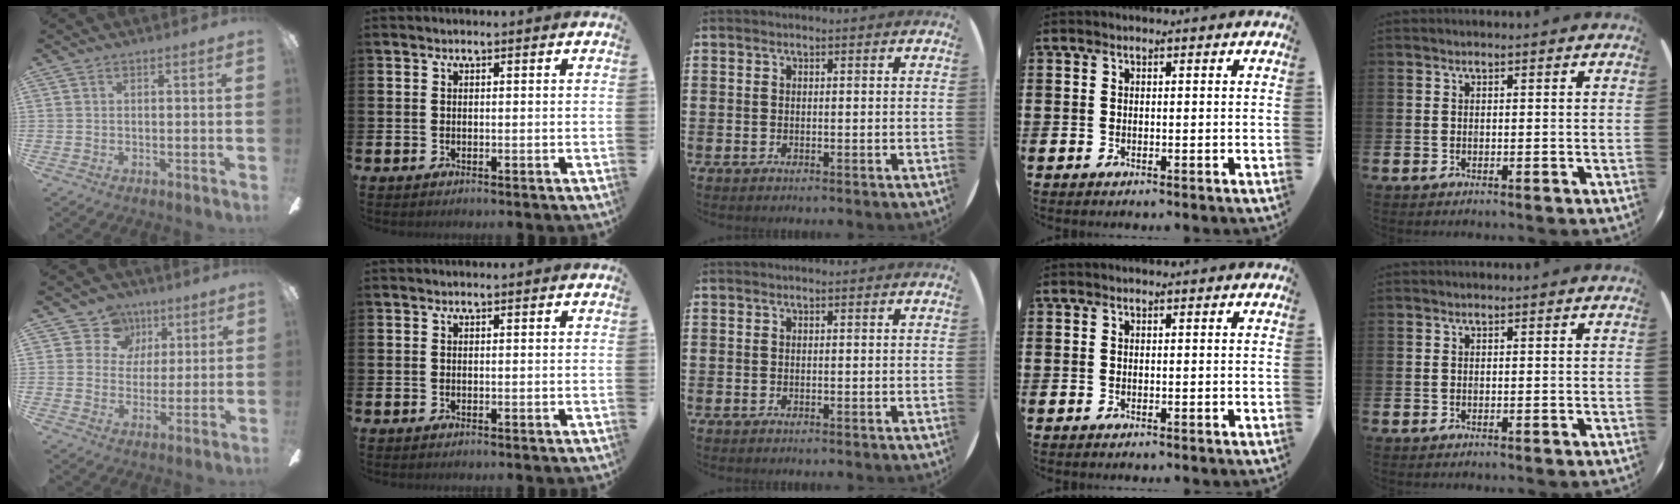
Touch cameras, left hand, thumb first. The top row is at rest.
{"thumb": {"total": 9.2, "force": [4.5, 8.0, 1.2], "torque": [-0.027, -0.025, 0.083]}}